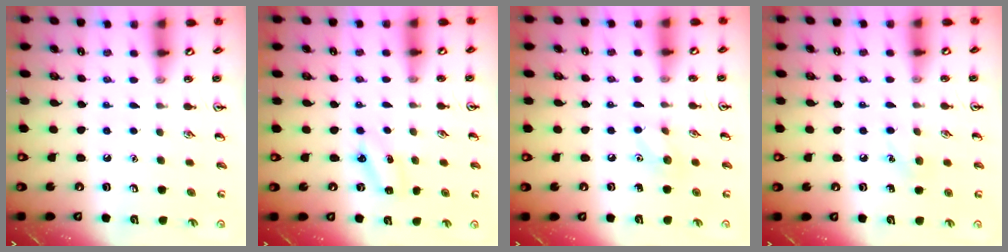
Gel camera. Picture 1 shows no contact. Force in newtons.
{"total": 3.7, "press": 3.5, "slide": 1.1}
{"total": 5.5, "press": 5.3, "slide": 1.2}
{"total": 6.3, "press": 6.0, "slide": 1.9}